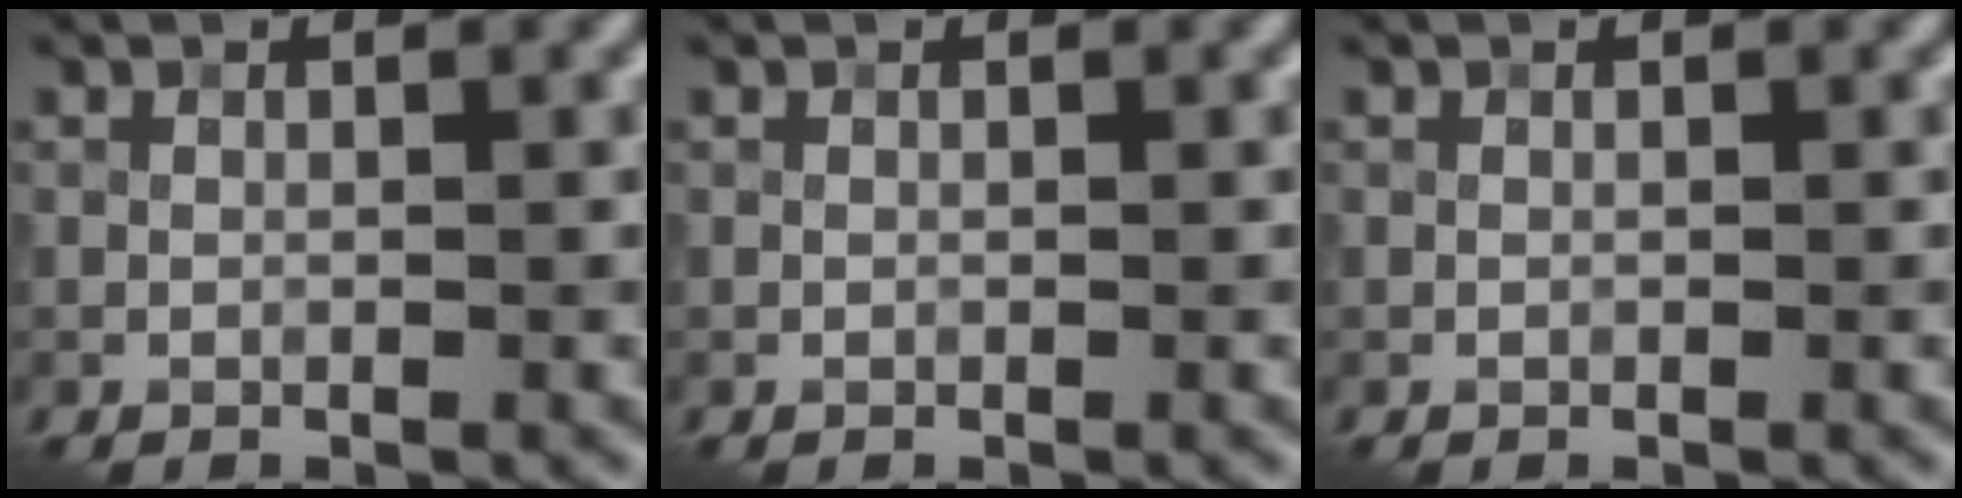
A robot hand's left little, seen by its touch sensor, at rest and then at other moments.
{"total": 0.0}
{"total": 0.0}